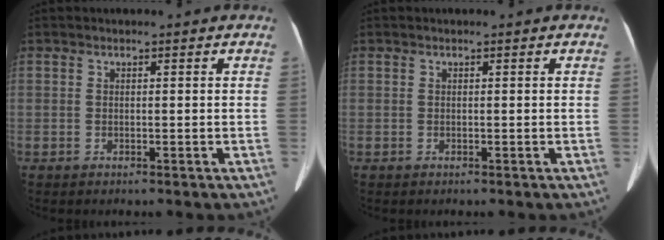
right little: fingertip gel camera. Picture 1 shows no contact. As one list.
[{"total": 0.0}]